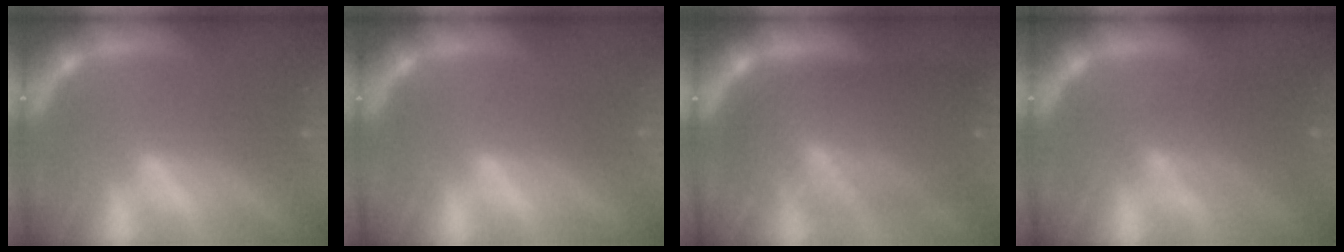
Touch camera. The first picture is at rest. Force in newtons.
{"total": 0.0}
{"total": 9.5}
{"total": 4.1}